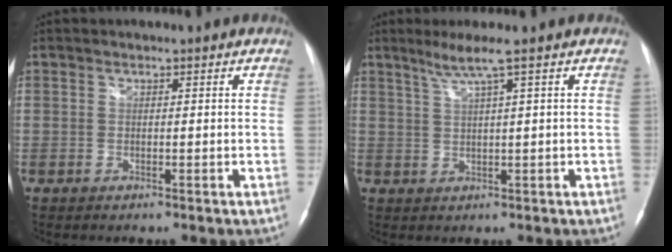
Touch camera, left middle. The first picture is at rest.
{"total": 3.7, "force": [2.2, -1.1, 2.8], "torque": [-0.063, -0.002, 0.048]}